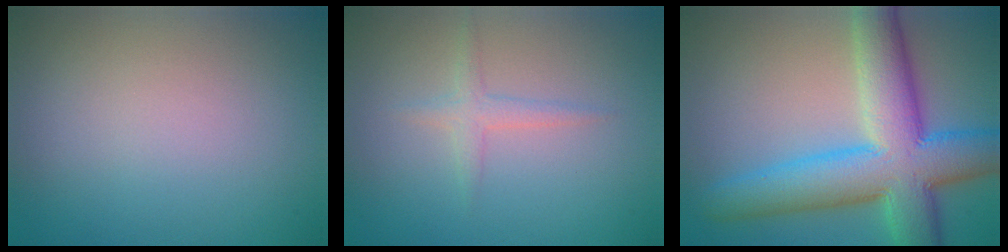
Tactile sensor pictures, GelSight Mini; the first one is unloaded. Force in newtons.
{"total": 1.3, "press": 1.3, "slide": 0.1}
{"total": 10.8, "press": 10.8, "slide": 0.3}